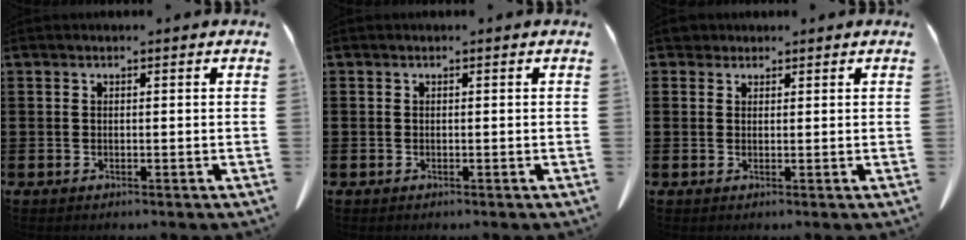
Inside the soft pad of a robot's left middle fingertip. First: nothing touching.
{"total": 0.0}
{"total": 1.7, "force": [1.4, 0.9, 0.2], "torque": [-0.009, 0.006, 0.029]}